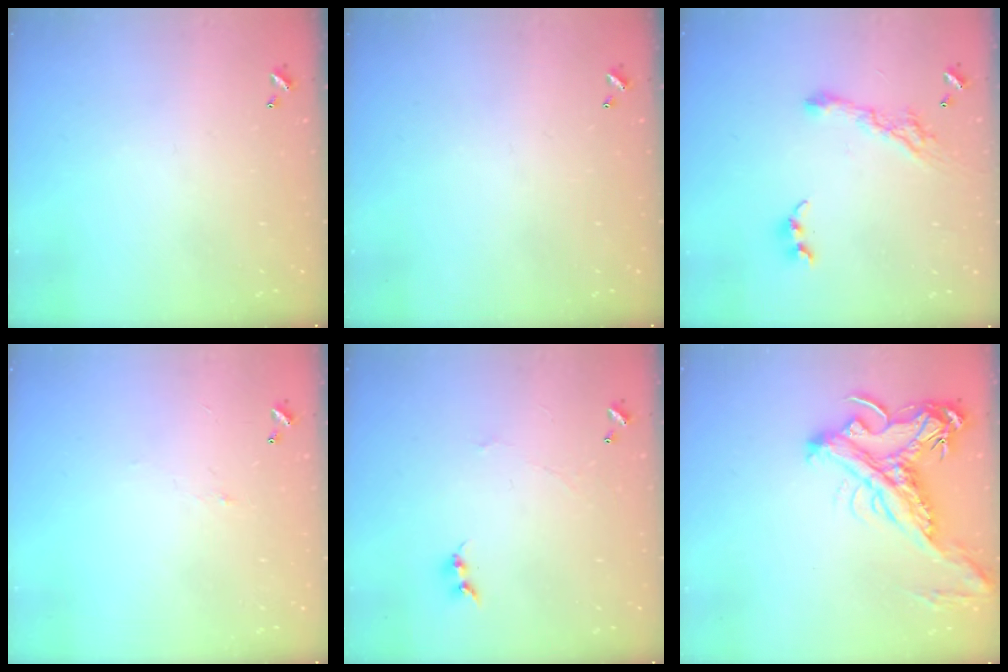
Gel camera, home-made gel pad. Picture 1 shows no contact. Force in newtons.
{"total": 0.0}
{"total": 7.6, "press": 7.5, "slide": 1.1}
{"total": 0.8, "press": 0.6, "slide": 0.6}
{"total": 0.6, "press": 0.3, "slide": 0.5}
{"total": 6.0, "press": 5.8, "slide": 1.7}